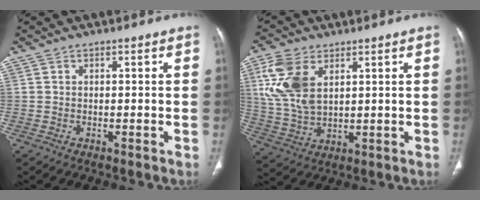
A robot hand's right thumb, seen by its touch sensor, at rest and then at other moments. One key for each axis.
{"total": 12.0, "fx": 4.2, "fy": 7.1, "fz": 8.8, "tx": -0.183, "ty": -0.008, "tz": 0.091}